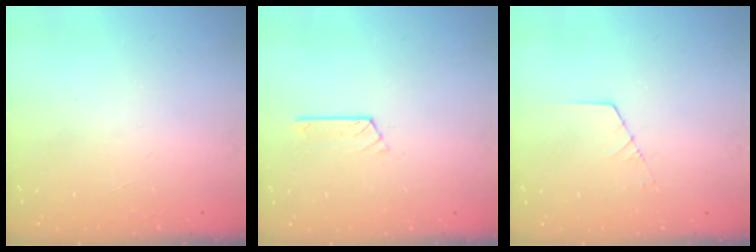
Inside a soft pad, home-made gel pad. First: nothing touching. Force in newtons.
{"total": 4.0, "press": 4.0, "slide": 0.6}
{"total": 1.3, "press": 1.3, "slide": 0.1}